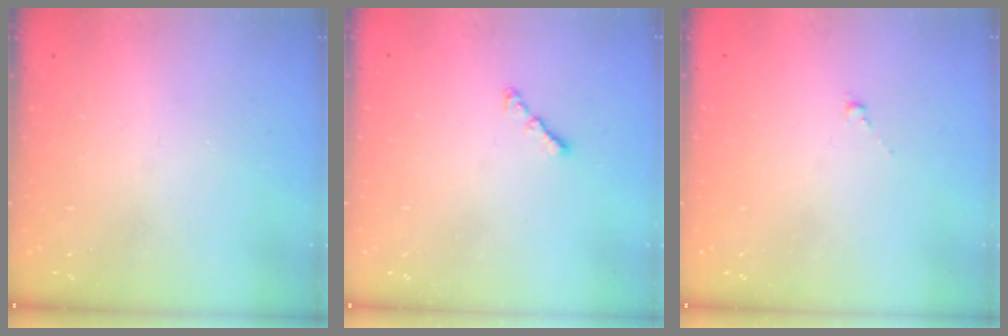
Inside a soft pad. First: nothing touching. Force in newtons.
{"total": 1.6, "press": 1.5, "slide": 0.5}
{"total": 0.5, "press": 0.3, "slide": 0.4}